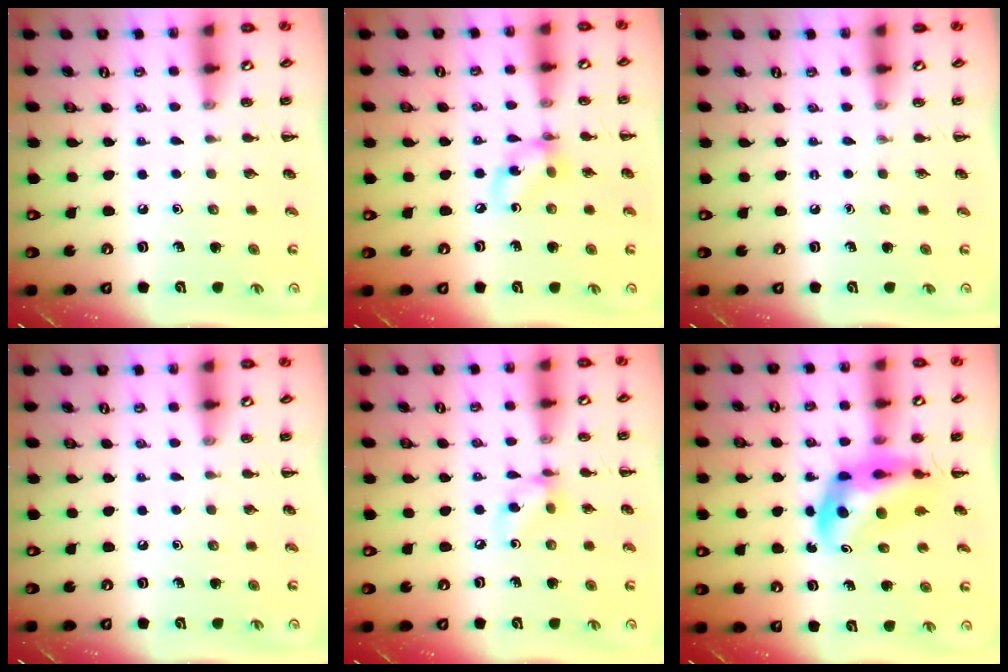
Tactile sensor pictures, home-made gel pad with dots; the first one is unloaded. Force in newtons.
{"total": 7.0, "press": 6.9, "slide": 1.1}
{"total": 0.0}
{"total": 0.0}
{"total": 5.8, "press": 5.8, "slide": 0.3}
{"total": 10.4, "press": 9.9, "slide": 3.3}